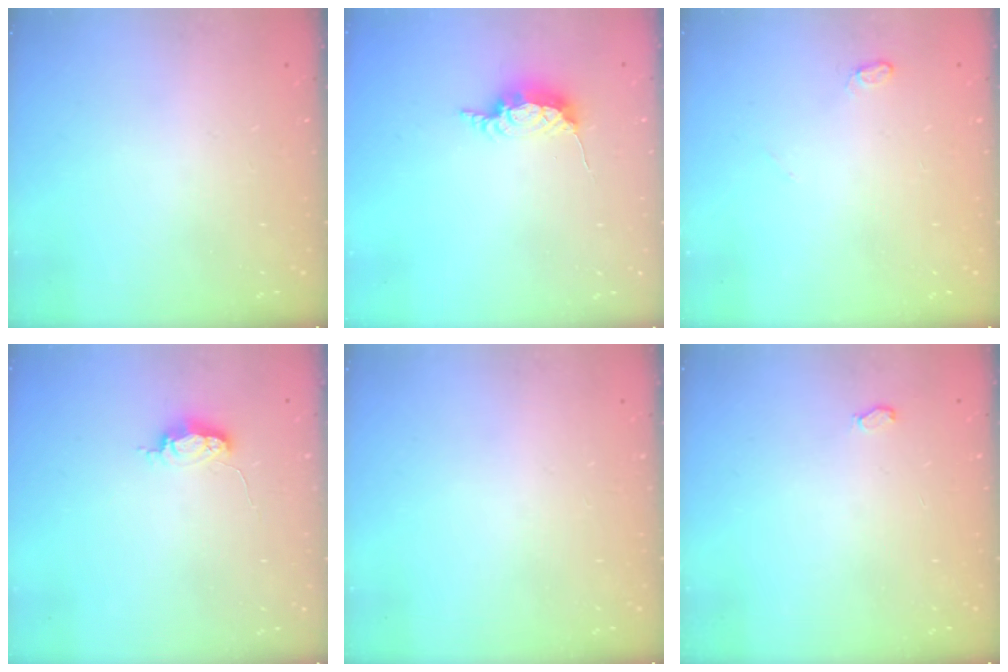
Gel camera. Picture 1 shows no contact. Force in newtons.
{"total": 7.1, "press": 7.1, "slide": 0.5}
{"total": 4.4, "press": 4.4, "slide": 0.5}
{"total": 4.5, "press": 4.5, "slide": 0.5}
{"total": 0.0}
{"total": 5.2, "press": 4.9, "slide": 1.5}